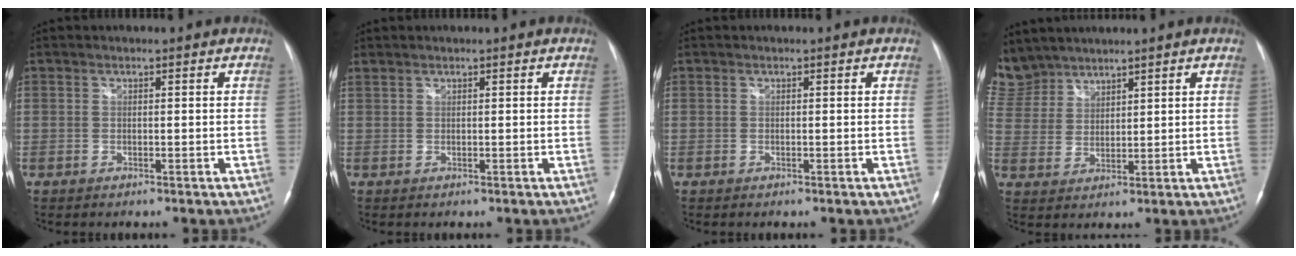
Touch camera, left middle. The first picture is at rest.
{"total": 0.5, "force": [0.5, 0.0, 0.0], "torque": [-0.015, 0.011, 0.018]}
{"total": 0.0}
{"total": 9.5, "force": [8.4, 4.4, 0.9], "torque": [-0.044, 0.015, 0.185]}